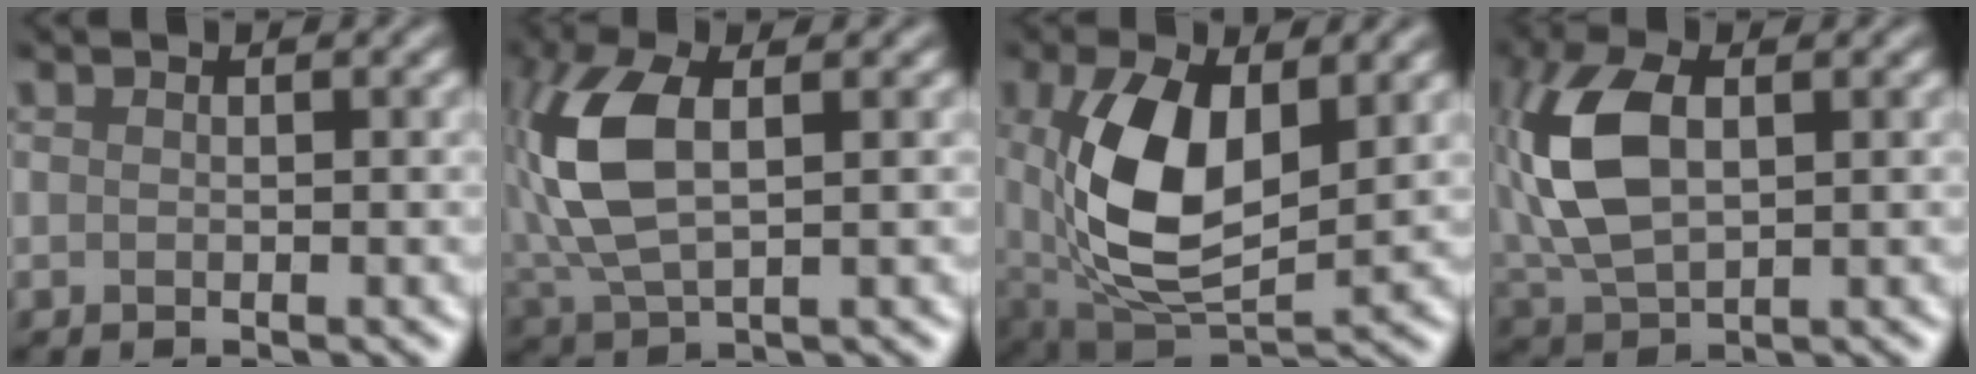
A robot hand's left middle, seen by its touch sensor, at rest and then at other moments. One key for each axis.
{"total": 6.7, "fx": 0.5, "fy": 3.4, "fz": 5.7, "tx": -0.171, "ty": 0.008, "tz": 0.025}
{"total": 7.6, "fx": 1.1, "fy": 3.8, "fz": 6.5, "tx": -0.162, "ty": -0.005, "tz": 0.039}
{"total": 7.2, "fx": 0.5, "fy": 4.2, "fz": 5.8, "tx": -0.164, "ty": 0.006, "tz": 0.026}